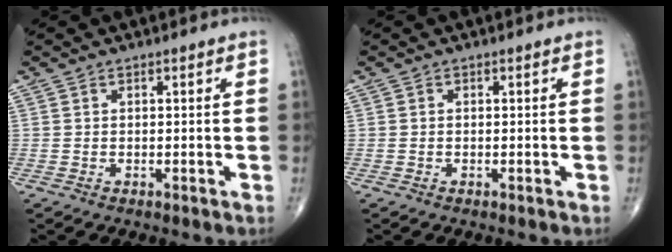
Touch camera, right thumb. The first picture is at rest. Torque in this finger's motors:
{"motor_torque": [0.00, 0.00, 0.00, 0.00, 0.00]}